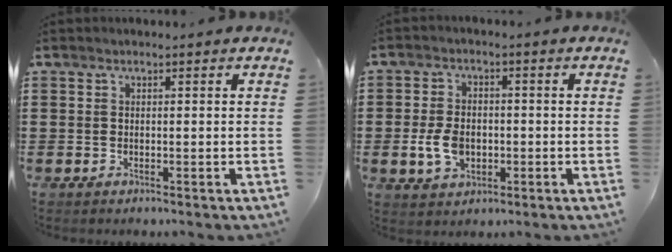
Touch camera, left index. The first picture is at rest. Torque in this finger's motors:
{"motor_torque": [1.10, 1.04, 0.45, 0.14]}